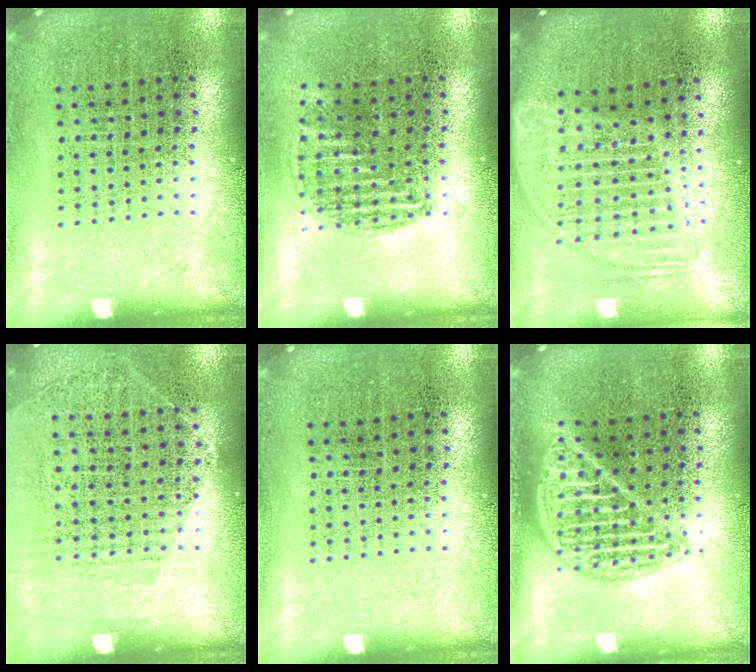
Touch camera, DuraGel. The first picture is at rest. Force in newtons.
{"total": 0.9, "press": 0.8, "slide": 0.4}
{"total": 1.8, "press": 1.5, "slide": 0.9}
{"total": 1.3, "press": 1.0, "slide": 0.8}
{"total": 0.0}
{"total": 1.9, "press": 1.9, "slide": 0.3}